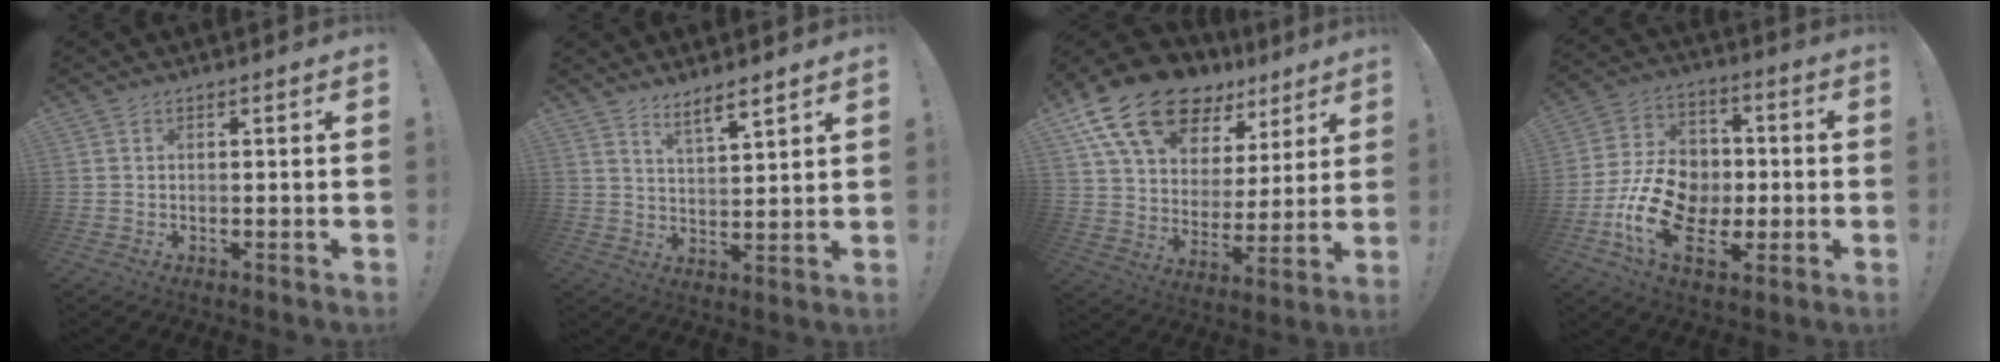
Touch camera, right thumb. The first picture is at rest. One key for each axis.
{"total": 6.5, "fx": 5.5, "fy": 1.1, "fz": 3.4, "tx": -0.049, "ty": -0.036, "tz": 0.094}
{"total": 20.9, "fx": 13.9, "fy": 11.5, "fz": 10.6, "tx": -0.183, "ty": -0.081, "tz": 0.260}
{"total": 19.0, "fx": -5.0, "fy": 13.3, "fz": 12.5, "tx": -0.227, "ty": 0.029, "tz": -0.073}